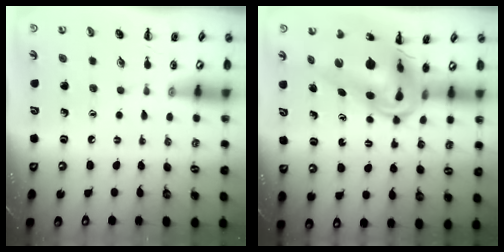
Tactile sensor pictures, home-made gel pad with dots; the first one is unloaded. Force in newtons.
{"total": 13.6, "press": 12.9, "slide": 4.4}